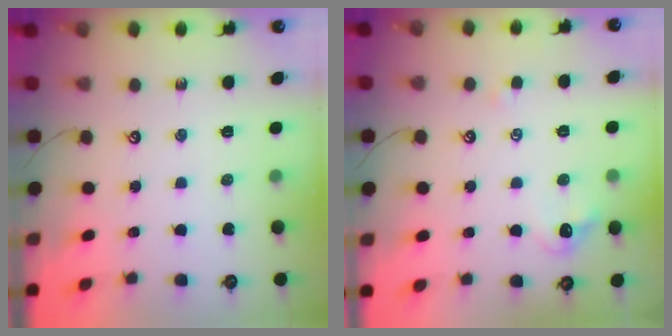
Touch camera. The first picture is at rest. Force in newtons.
{"total": 0.8, "press": 0.5, "slide": 0.7}